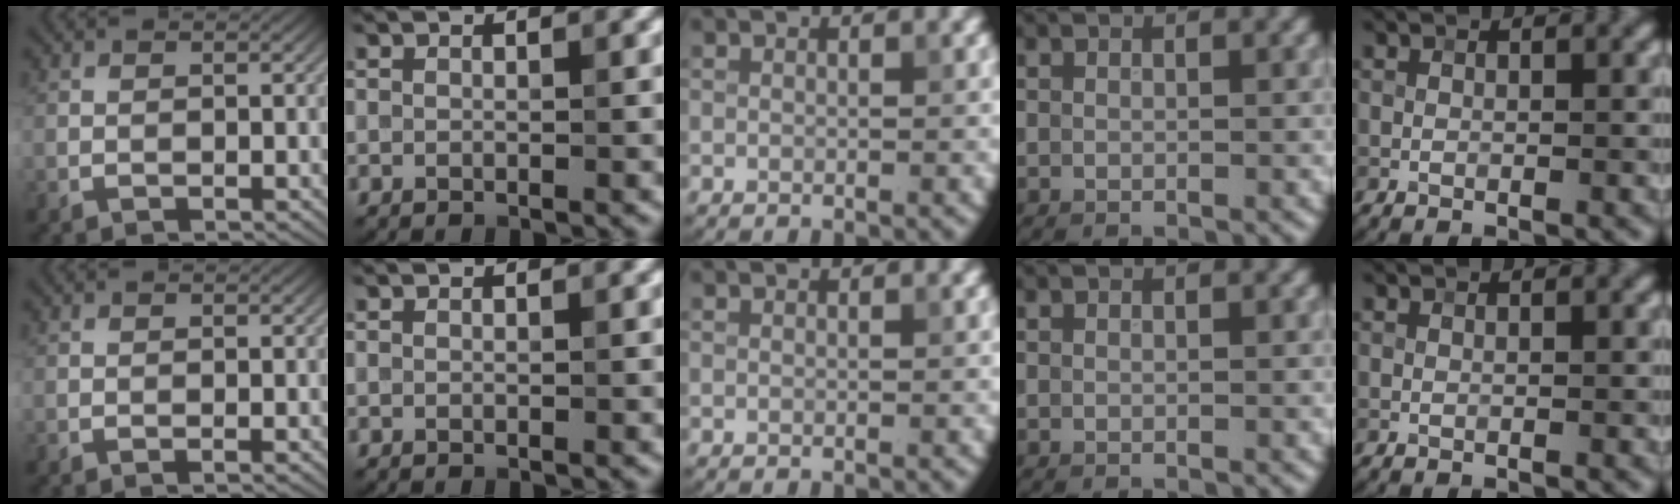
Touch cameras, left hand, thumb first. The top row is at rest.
{}